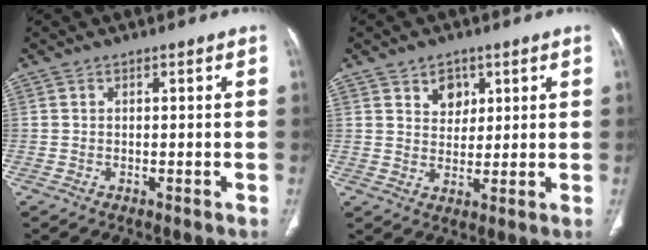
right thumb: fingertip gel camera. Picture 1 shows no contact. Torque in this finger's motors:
{"motor_torque": [-0.37, 0.51, -0.15, -0.24, 0.04]}